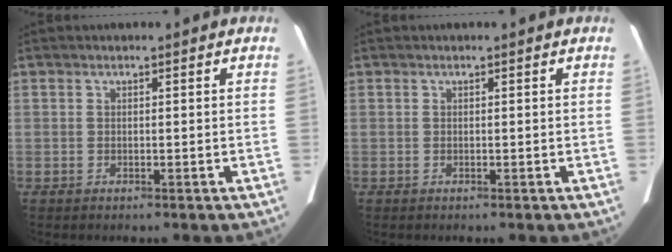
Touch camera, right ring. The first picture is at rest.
{"total": 0.0}